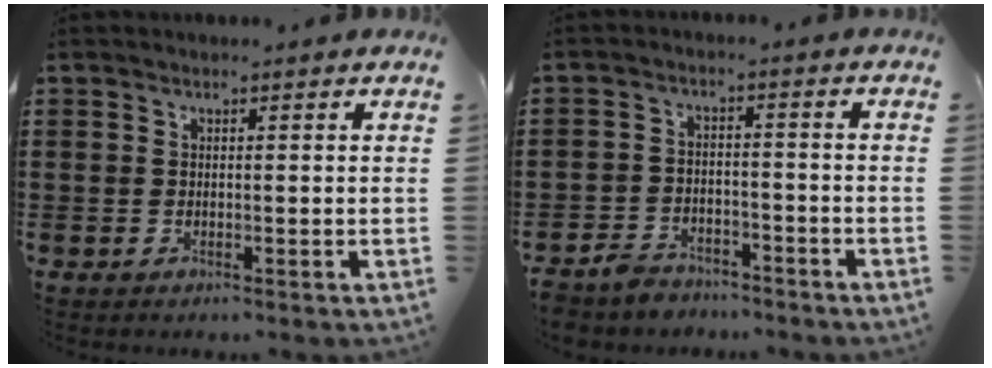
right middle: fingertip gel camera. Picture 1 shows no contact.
{"total": 3.7, "force": [-3.5, 1.1, 0.4], "torque": [-0.019, 0.006, -0.075]}